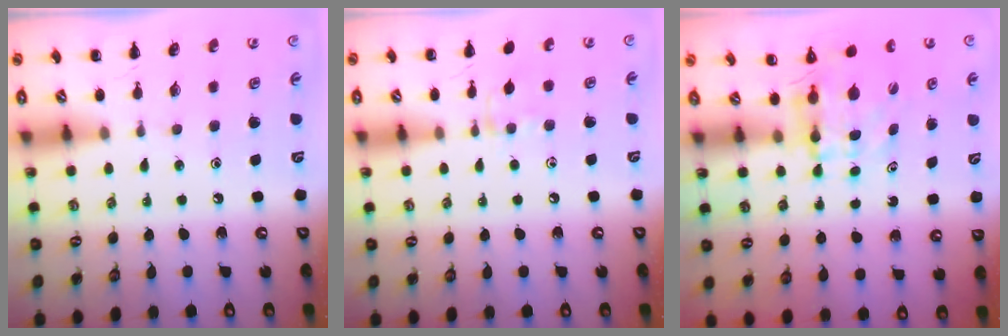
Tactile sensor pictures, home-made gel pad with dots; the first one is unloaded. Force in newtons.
{"total": 5.6, "press": 5.4, "slide": 1.7}
{"total": 4.7, "press": 4.7, "slide": 0.1}